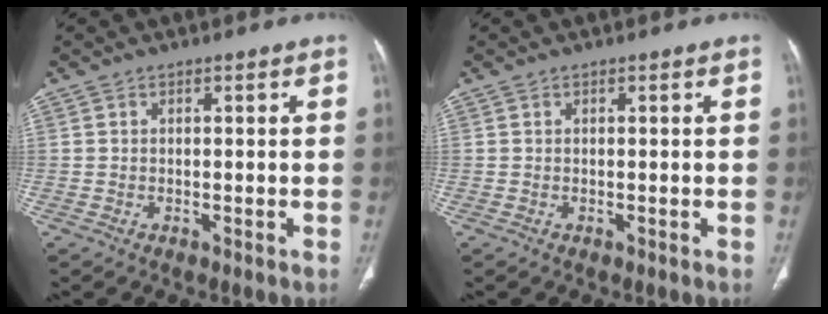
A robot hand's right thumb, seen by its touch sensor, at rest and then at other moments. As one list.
[{"total": 0.0}]